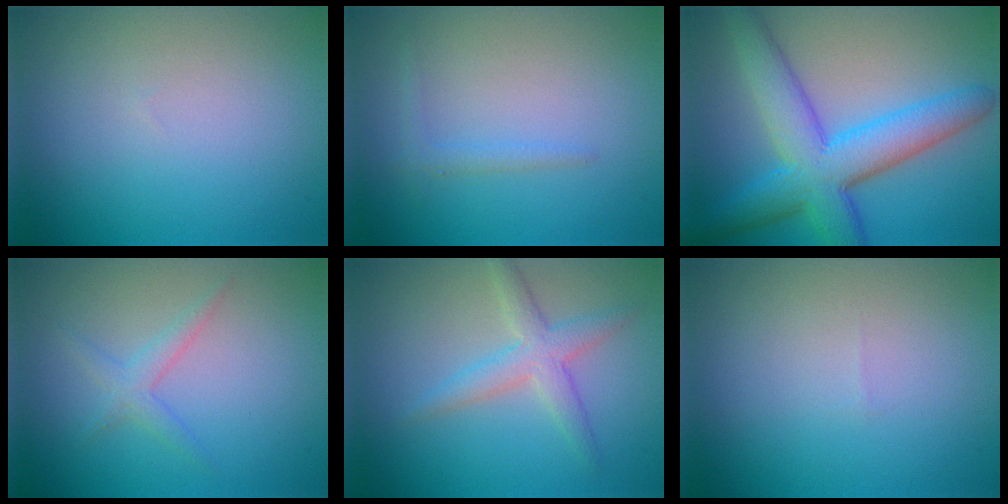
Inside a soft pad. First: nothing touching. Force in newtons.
{"total": 1.1, "press": 1.1, "slide": 0.1}
{"total": 8.3, "press": 8.3, "slide": 0.2}
{"total": 1.6, "press": 1.6, "slide": 0.1}
{"total": 2.9, "press": 2.9, "slide": 0.1}
{"total": 0.0}